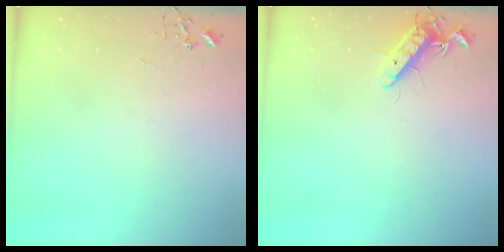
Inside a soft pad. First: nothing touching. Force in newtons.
{"total": 11.3, "press": 11.2, "slide": 1.5}